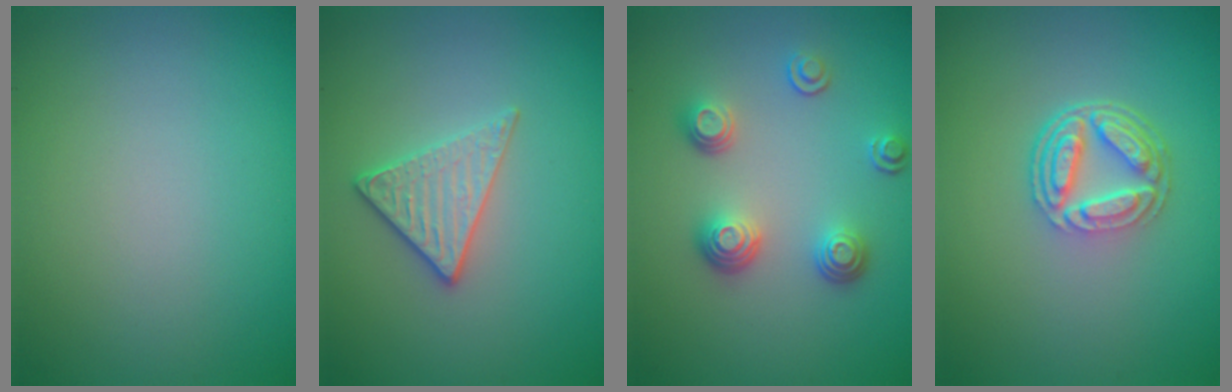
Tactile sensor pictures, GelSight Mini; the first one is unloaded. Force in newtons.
{"total": 2.7, "press": 2.5, "slide": 1.1}
{"total": 3.4, "press": 2.7, "slide": 2.1}
{"total": 4.4, "press": 3.3, "slide": 2.9}